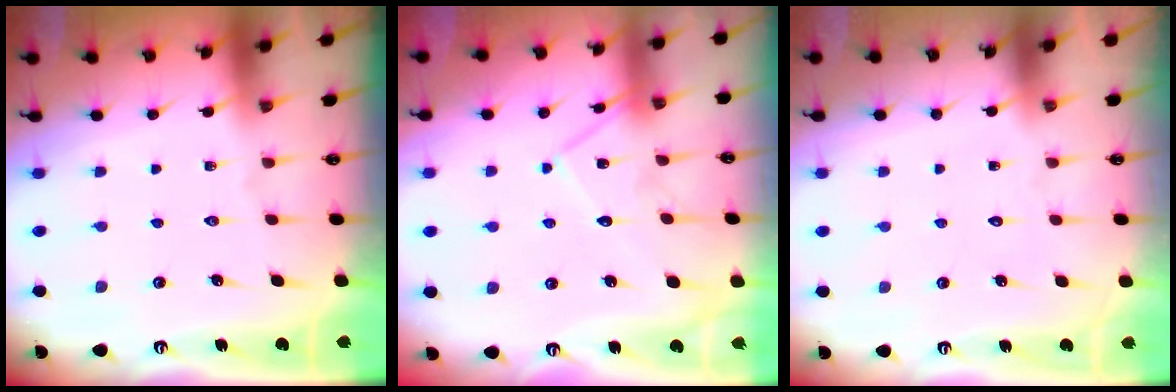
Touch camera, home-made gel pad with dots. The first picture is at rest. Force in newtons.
{"total": 10.5, "press": 10.5, "slide": 0.4}
{"total": 1.6, "press": 1.6, "slide": 0.1}